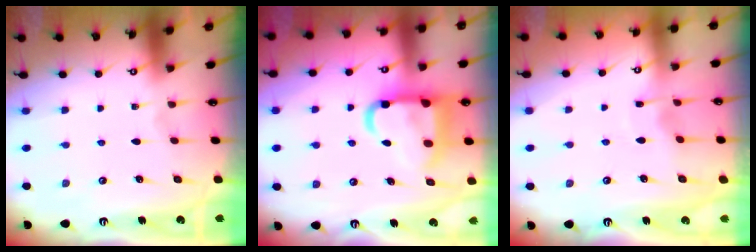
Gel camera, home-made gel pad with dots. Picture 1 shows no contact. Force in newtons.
{"total": 15.2, "press": 15.0, "slide": 1.8}
{"total": 2.8, "press": 2.8, "slide": 0.4}